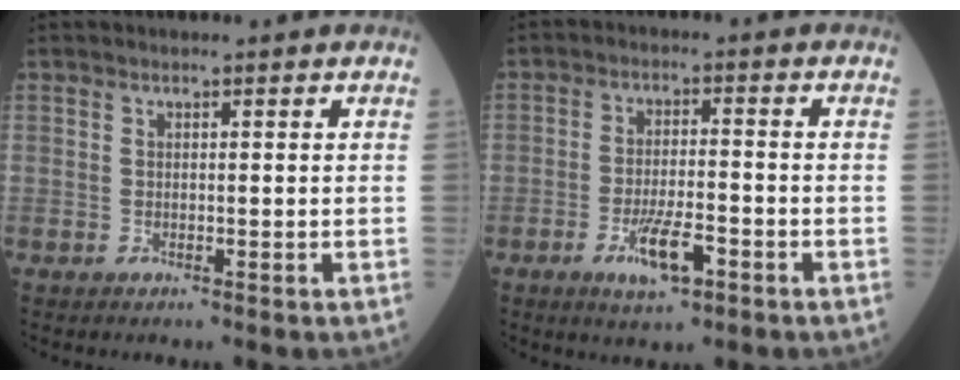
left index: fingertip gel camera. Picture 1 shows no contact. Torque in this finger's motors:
{"motor_torque": [1.19, 0.73, 0.35, 0.09]}